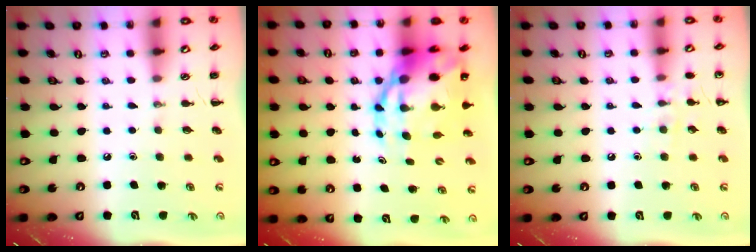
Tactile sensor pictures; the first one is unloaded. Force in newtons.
{"total": 13.5, "press": 13.1, "slide": 3.2}
{"total": 6.7, "press": 6.5, "slide": 1.5}